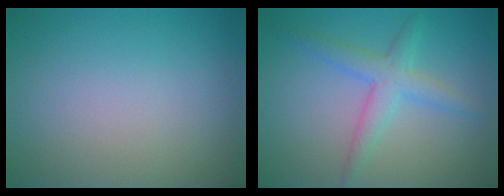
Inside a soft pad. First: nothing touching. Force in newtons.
{"total": 3.1, "press": 3.1, "slide": 0.0}